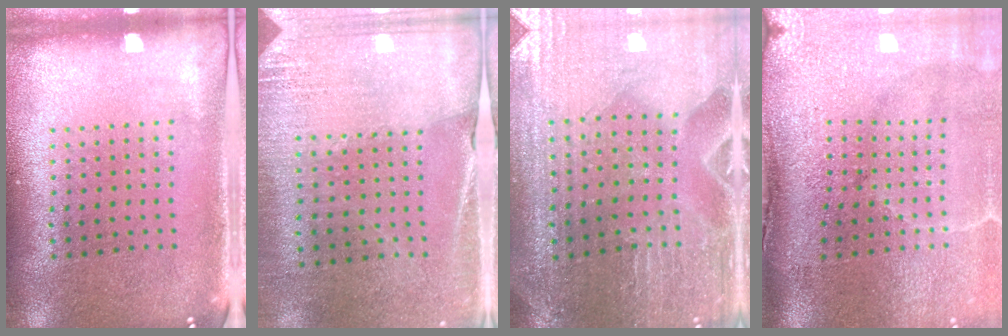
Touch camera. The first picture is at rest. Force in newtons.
{"total": 2.6, "press": 2.5, "slide": 0.8}
{"total": 1.2, "press": 1.2, "slide": 0.0}
{"total": 5.0, "press": 4.0, "slide": 3.0}